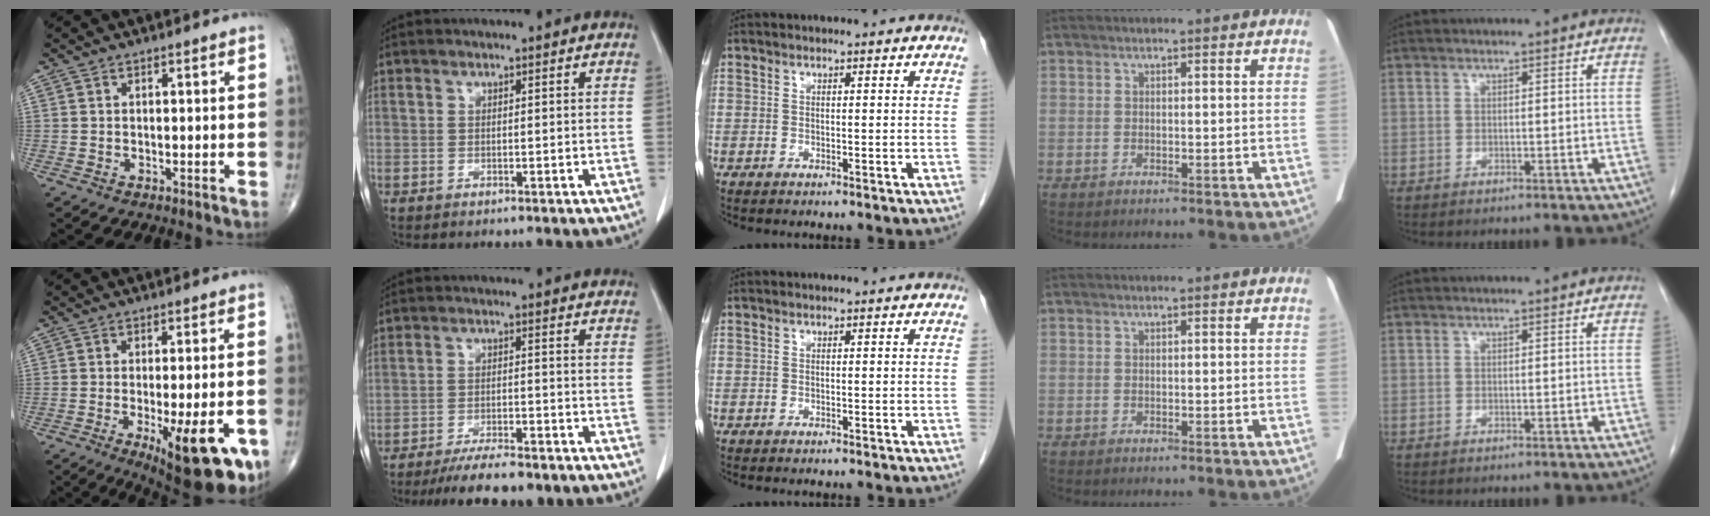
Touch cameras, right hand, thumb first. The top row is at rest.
{"thumb": {"total": 17.7, "force": [-6.6, 6.0, 15.3], "torque": [-0.163, -0.009, -0.077]}, "index": {"total": 10.7, "force": [-8.8, 1.8, 5.7], "torque": [-0.081, -0.016, -0.133]}}